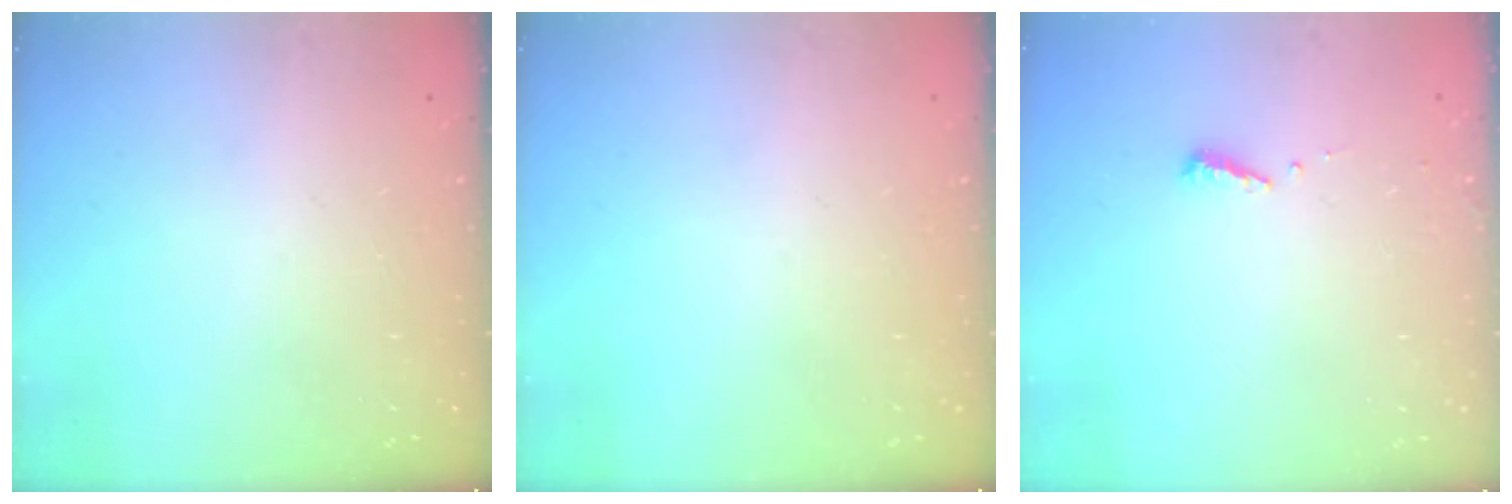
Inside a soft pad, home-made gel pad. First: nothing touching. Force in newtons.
{"total": 0.0}
{"total": 5.3, "press": 5.3, "slide": 0.5}